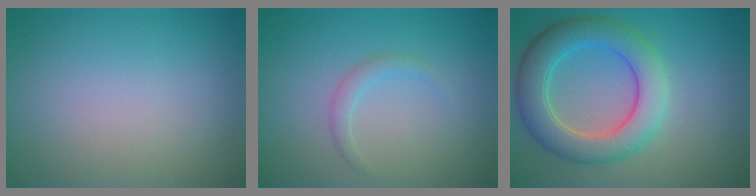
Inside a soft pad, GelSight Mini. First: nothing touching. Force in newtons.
{"total": 1.2, "press": 1.1, "slide": 0.1}
{"total": 6.4, "press": 6.4, "slide": 0.3}